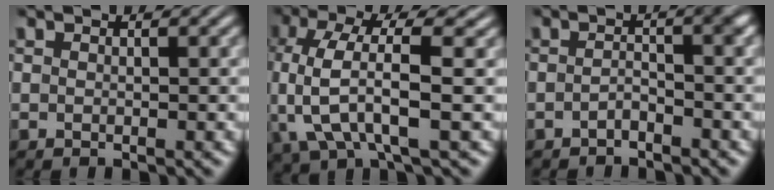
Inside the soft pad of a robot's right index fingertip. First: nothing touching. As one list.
[{"total": 7.1, "force": [-0.1, 4.1, 5.8], "torque": [-0.154, -0.023, 0.008]}, {"total": 2.3, "force": [-1.2, 0.5, 1.9], "torque": [-0.019, -0.002, -0.023]}]